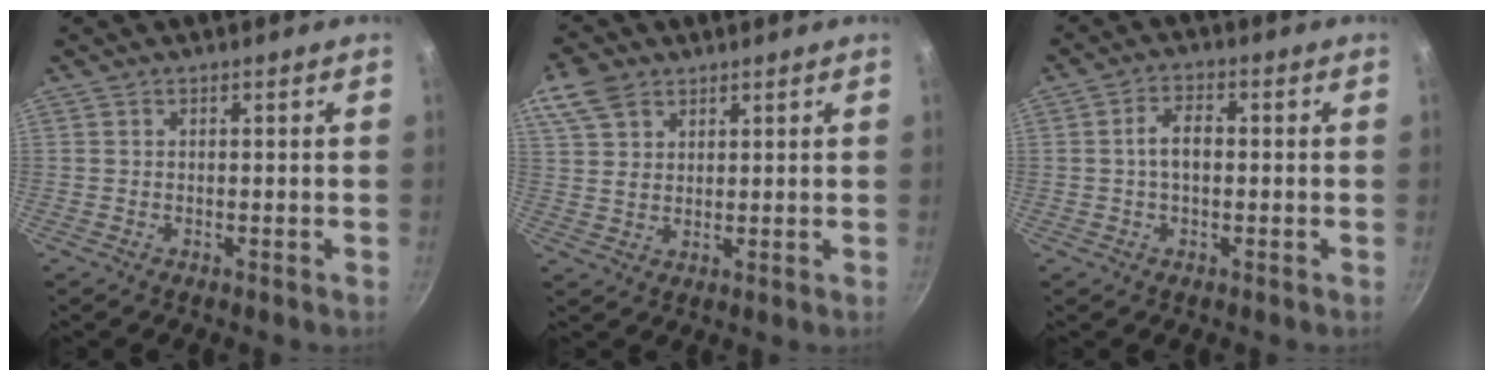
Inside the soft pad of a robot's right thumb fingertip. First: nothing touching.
{"total": 7.3, "force": [4.2, 4.9, 3.6], "torque": [-0.059, -0.004, 0.078]}
{"total": 4.9, "force": [0.1, 2.9, 4.0], "torque": [-0.064, 0.016, -0.005]}